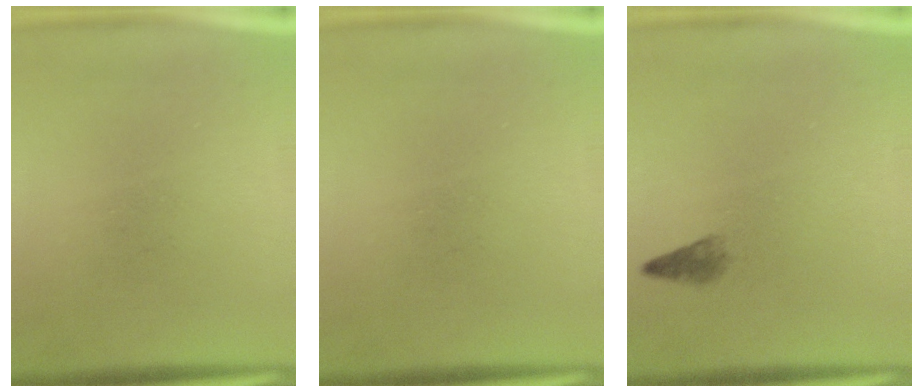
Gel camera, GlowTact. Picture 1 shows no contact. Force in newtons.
{"total": 0.0}
{"total": 1.2}